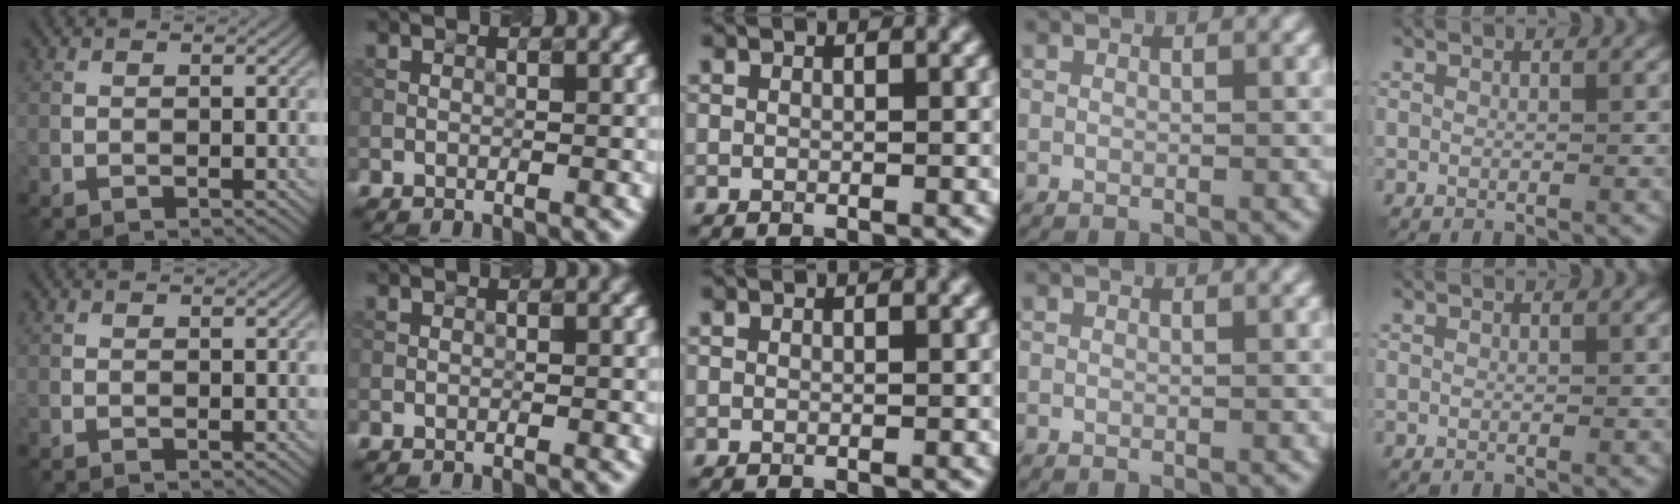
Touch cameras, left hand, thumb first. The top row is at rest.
{}